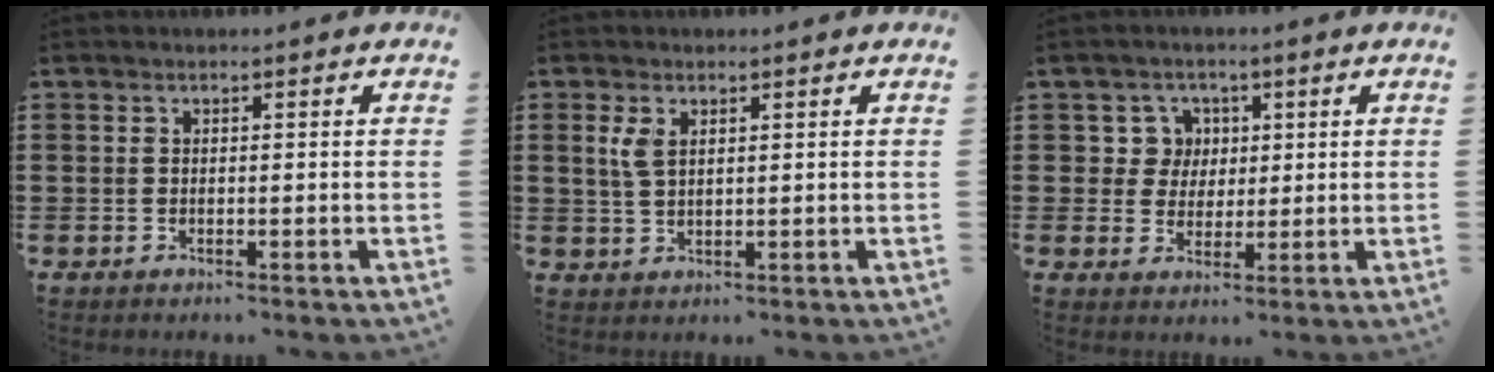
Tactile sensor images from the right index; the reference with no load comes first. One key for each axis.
{"total": 3.1, "fx": 1.2, "fy": 1.5, "fz": 2.4, "tx": -0.053, "ty": 0.006, "tz": 0.022}
{"total": 4.9, "fx": 1.3, "fy": 4.6, "fz": 1.2, "tx": -0.038, "ty": 0.013, "tz": 0.020}